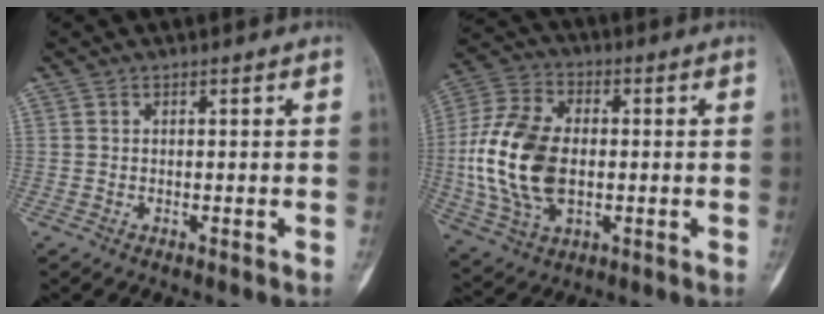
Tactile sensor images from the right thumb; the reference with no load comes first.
{"total": 18.1, "force": [-0.8, 11.5, 13.9], "torque": [-0.278, 0.011, -0.010]}